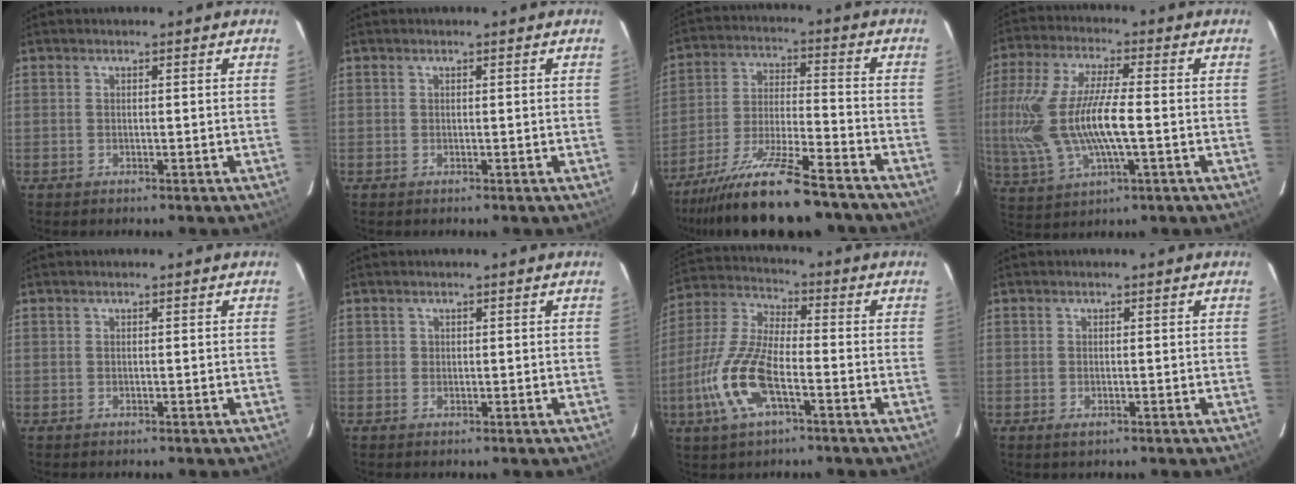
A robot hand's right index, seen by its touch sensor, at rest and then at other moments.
{"total": 0.0}
{"total": 18.9, "force": [-15.4, 3.2, 10.5], "torque": [-0.211, -0.035, -0.253]}
{"total": 18.3, "force": [-1.5, 6.7, 17.0], "torque": [-0.352, -0.009, -0.022]}
{"total": 0.0}
{"total": 0.6, "force": [0.0, 0.6, 0.0], "torque": [0.003, 0.002, -0.001]}
{"total": 14.1, "force": [-5.2, 5.1, 12.1], "torque": [-0.270, -0.005, -0.105]}
{"total": 0.9, "force": [-0.3, 0.5, 0.7], "torque": [-0.014, -0.002, -0.005]}